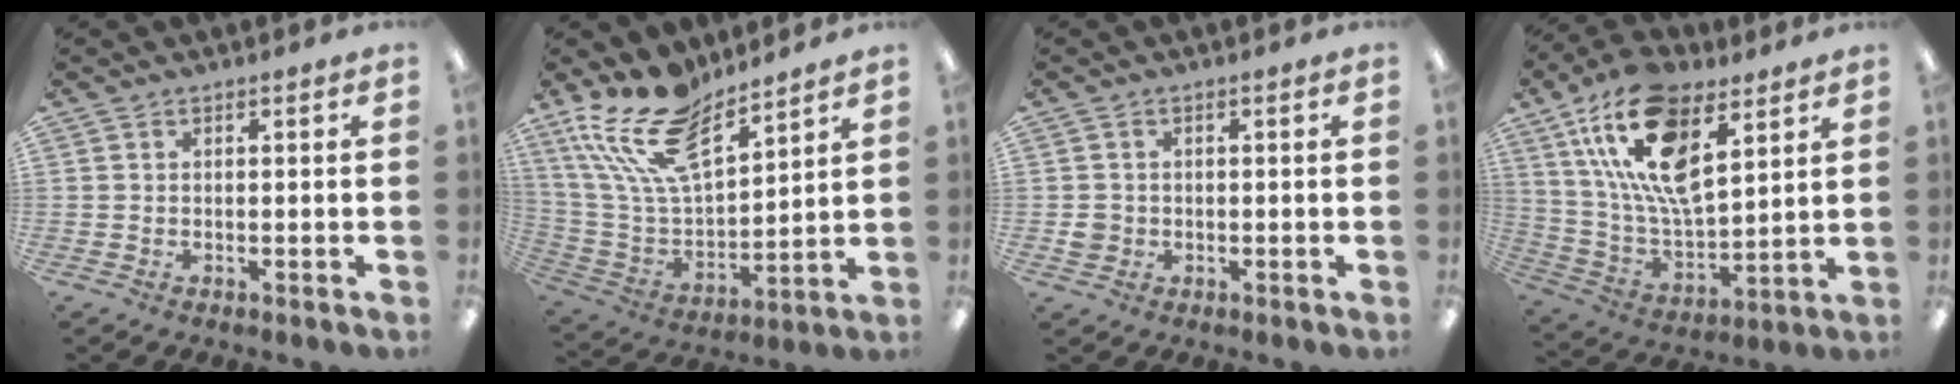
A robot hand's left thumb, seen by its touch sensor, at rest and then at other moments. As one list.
[{"total": 20.1, "force": [14.1, 8.4, 11.5], "torque": [-0.247, -0.084, 0.258]}, {"total": 2.8, "force": [-0.3, 2.6, 0.9], "torque": [-0.008, 0.001, -0.007]}, {"total": 21.8, "force": [11.1, 10.5, 15.5], "torque": [-0.295, -0.048, 0.195]}]